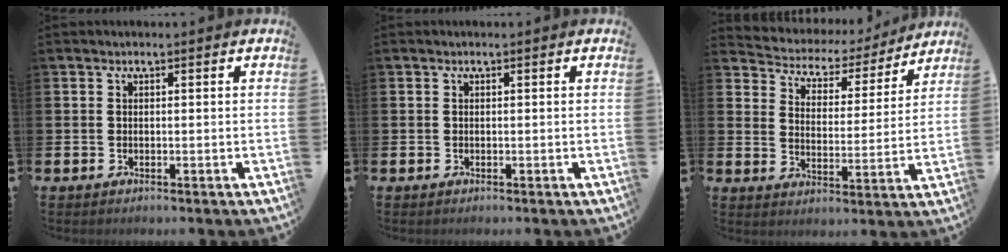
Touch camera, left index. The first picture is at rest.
{"total": 0.0}
{"total": 4.6, "force": [4.2, 2.0, 0.3], "torque": [-0.038, -0.034, 0.065]}